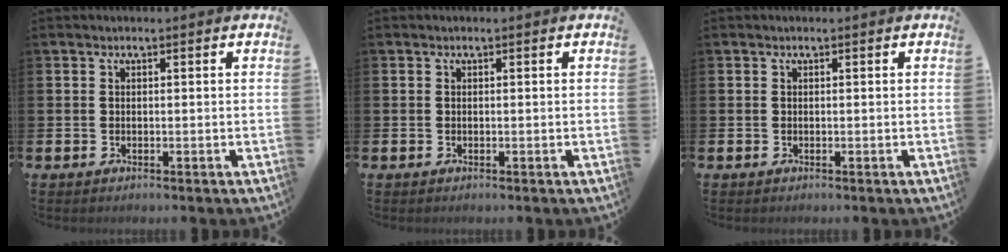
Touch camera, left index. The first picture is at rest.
{"total": 0.0}
{"total": 0.0}